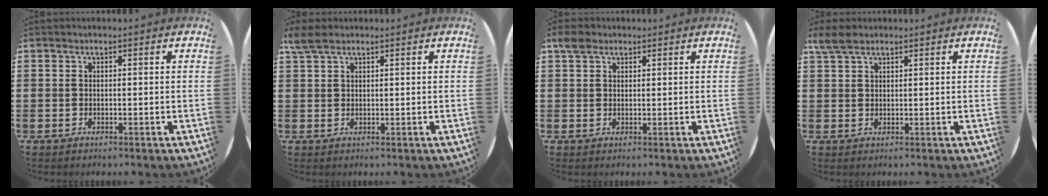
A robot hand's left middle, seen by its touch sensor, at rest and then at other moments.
{"total": 2.6, "force": [2.0, 1.0, 1.3], "torque": [-0.031, 0.005, 0.038]}
{"total": 2.0, "force": [1.6, 1.2, 0.5], "torque": [-0.005, 0.002, 0.028]}
{"total": 2.9, "force": [2.3, 1.1, 1.4], "torque": [-0.025, 0.003, 0.042]}